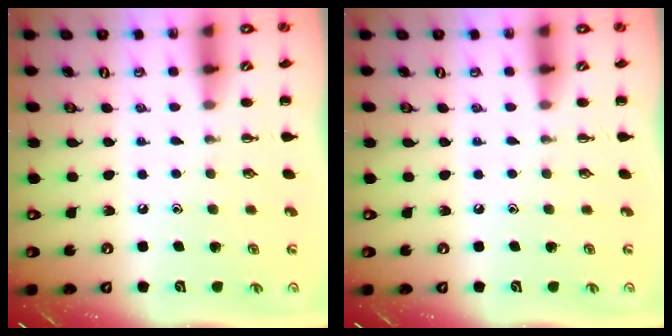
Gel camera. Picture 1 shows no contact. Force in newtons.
{"total": 0.0}